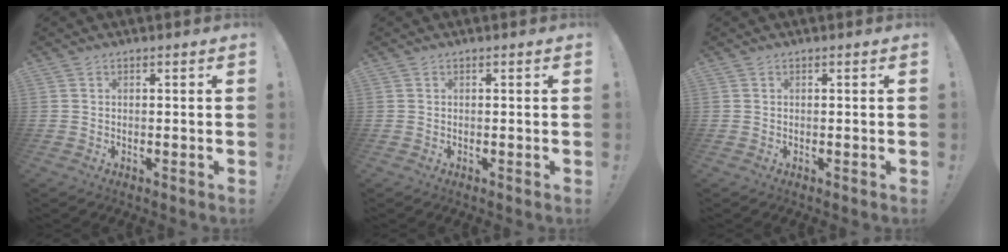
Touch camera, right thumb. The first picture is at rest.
{"total": 0.0}
{"total": 0.0}